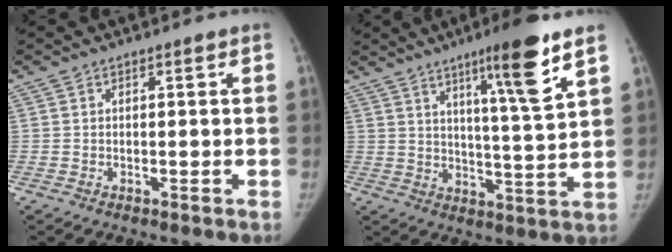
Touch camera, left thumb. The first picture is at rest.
{"total": 12.8, "force": [7.4, 0.7, 10.5], "torque": [-0.159, -0.042, 0.114]}